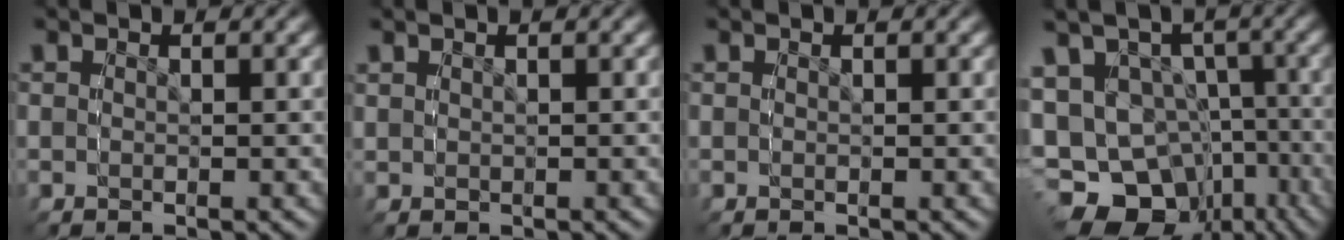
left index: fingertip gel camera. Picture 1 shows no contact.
{"total": 1.3, "force": [0.6, 0.9, 0.7], "torque": [-0.012, -0.001, 0.014]}
{"total": 0.0}
{"total": 13.3, "force": [-3.6, 11.9, 4.7], "torque": [-0.112, -0.071, -0.044]}